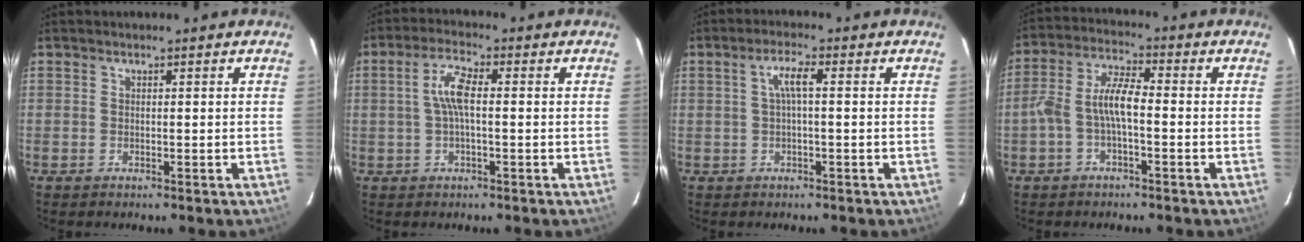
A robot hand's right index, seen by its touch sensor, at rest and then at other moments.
{"total": 5.3, "force": [0.2, 1.5, 5.1], "torque": [-0.104, 0.012, 0.003]}
{"total": 3.4, "force": [0.3, 0.4, 3.4], "torque": [-0.067, 0.007, 0.007]}
{"total": 6.5, "force": [-1.7, 2.0, 6.0], "torque": [-0.131, 0.018, -0.033]}